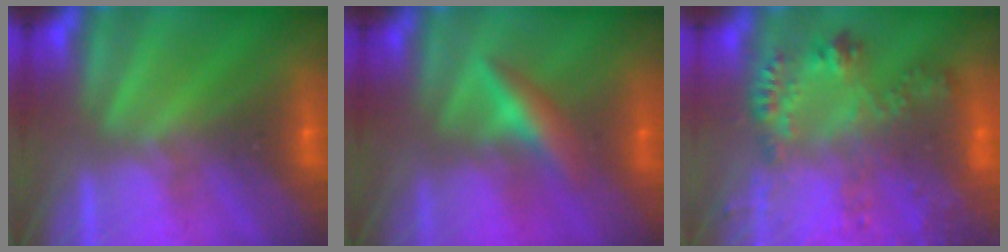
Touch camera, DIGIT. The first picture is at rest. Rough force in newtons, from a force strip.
{"total": 2.5}
{"total": 6.1}